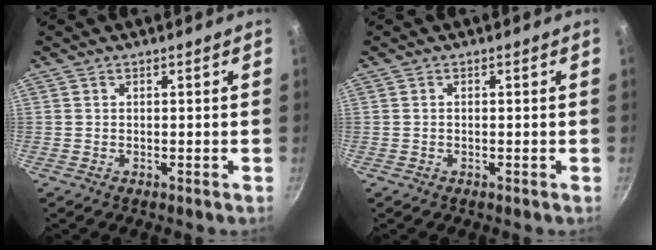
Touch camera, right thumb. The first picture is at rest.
{"total": 0.0}